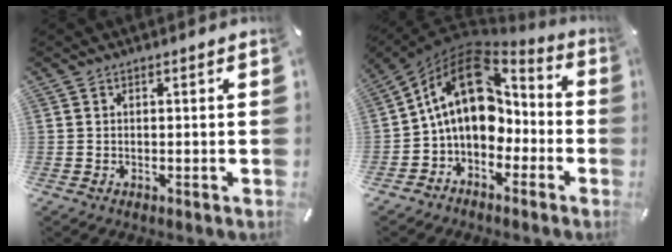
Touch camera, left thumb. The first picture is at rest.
{"total": 16.7, "force": [1.8, 12.0, 11.4], "torque": [-0.205, -0.002, 0.032]}